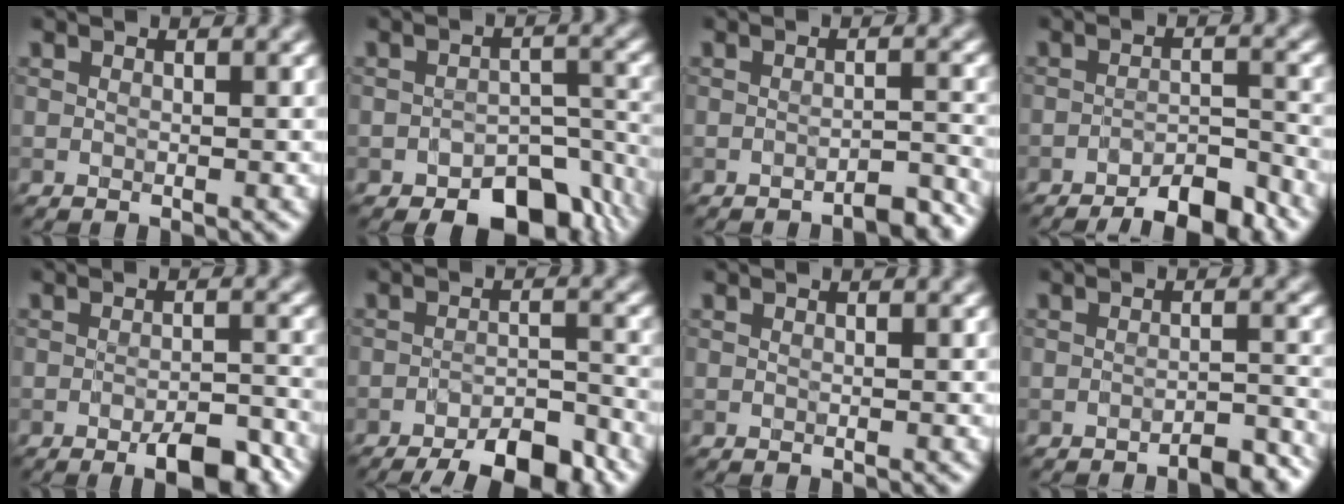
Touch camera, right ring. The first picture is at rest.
{"total": 6.6, "force": [-4.4, 3.6, 3.4], "torque": [-0.031, -0.010, -0.064]}
{"total": 2.5, "force": [-2.1, 0.4, 1.2], "torque": [-0.010, 0.007, -0.033]}
{"total": 5.8, "force": [-4.6, 1.4, 3.3], "torque": [-0.044, 0.003, -0.068]}
{"total": 4.8, "force": [-2.8, 1.4, 3.6], "torque": [-0.054, -0.001, -0.038]}
{"total": 8.1, "force": [-6.2, 2.3, 4.7], "torque": [-0.062, -0.012, -0.089]}
{"total": 0.0}
{"total": 3.0, "force": [-2.4, 0.5, 1.7], "torque": [-0.018, 0.006, -0.036]}